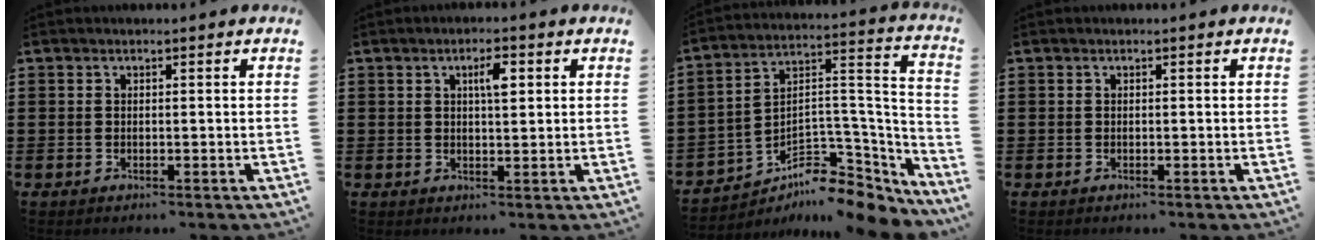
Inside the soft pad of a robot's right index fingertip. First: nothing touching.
{"total": 3.4, "force": [1.1, 1.0, 3.1], "torque": [-0.055, 0.006, 0.014]}
{"total": 6.5, "force": [-4.7, 3.4, 3.0], "torque": [-0.058, -0.013, -0.087]}
{"total": 0.0}